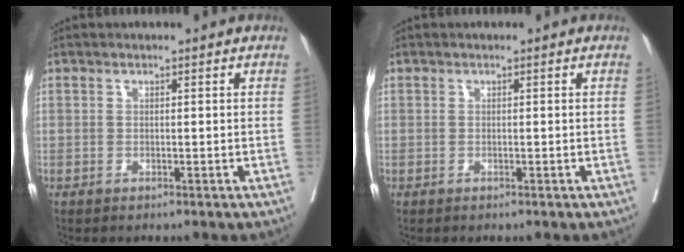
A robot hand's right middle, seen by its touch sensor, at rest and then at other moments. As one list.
[{"total": 0.0}]